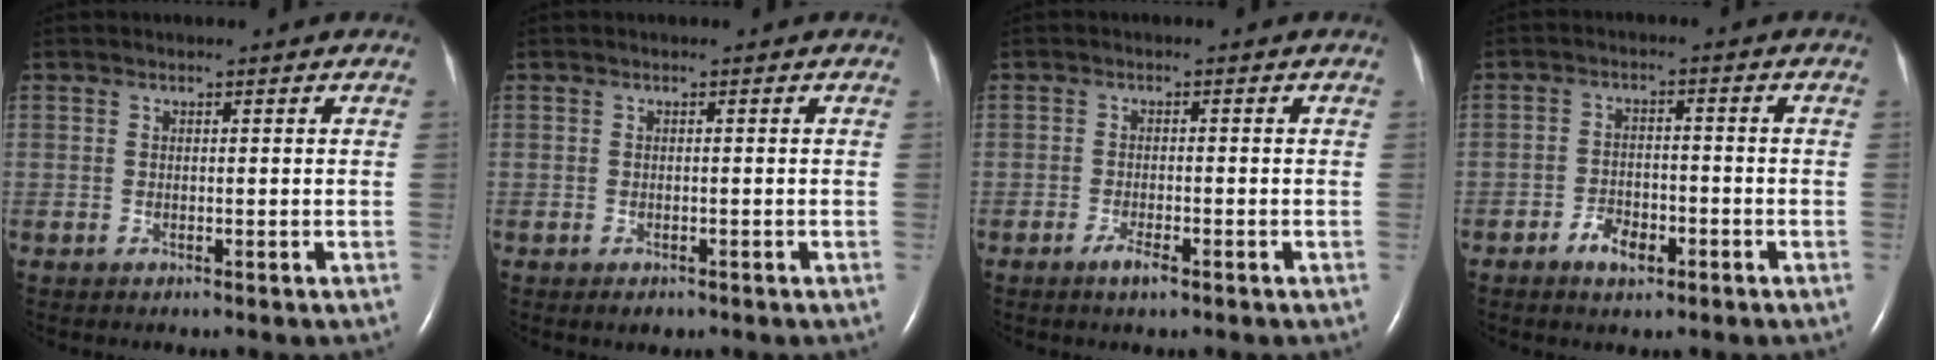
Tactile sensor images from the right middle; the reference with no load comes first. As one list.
[{"total": 1.3, "force": [-0.8, 0.7, 0.7], "torque": [-0.011, -0.001, -0.005]}, {"total": 2.2, "force": [-1.4, 0.4, 1.6], "torque": [-0.036, -0.002, -0.025]}, {"total": 4.1, "force": [-2.4, 2.1, 2.6], "torque": [-0.045, 0.005, -0.037]}]